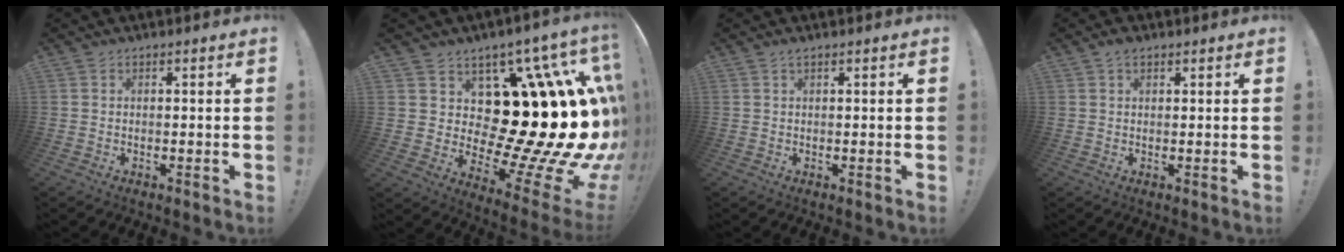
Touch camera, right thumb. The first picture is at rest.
{"total": 24.5, "force": [0.5, 10.1, 22.3], "torque": [-0.302, -0.081, 0.061]}
{"total": 0.7, "force": [0.5, 0.0, 0.6], "torque": [-0.012, 0.001, 0.008]}
{"total": 2.2, "force": [1.4, 1.0, 1.4], "torque": [-0.020, -0.002, 0.024]}